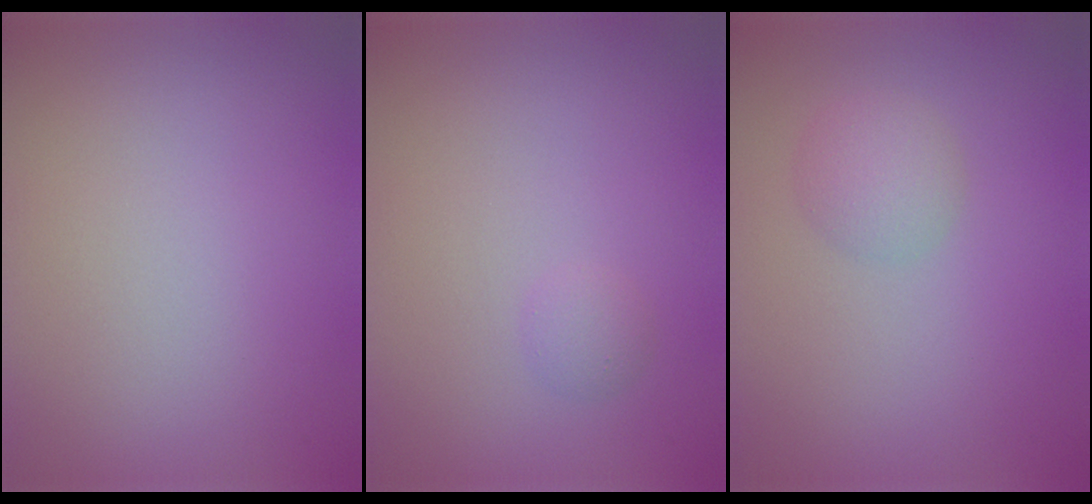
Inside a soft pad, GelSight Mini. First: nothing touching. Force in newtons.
{"total": 0.9, "press": 0.9, "slide": 0.1}
{"total": 2.3, "press": 2.3, "slide": 0.0}